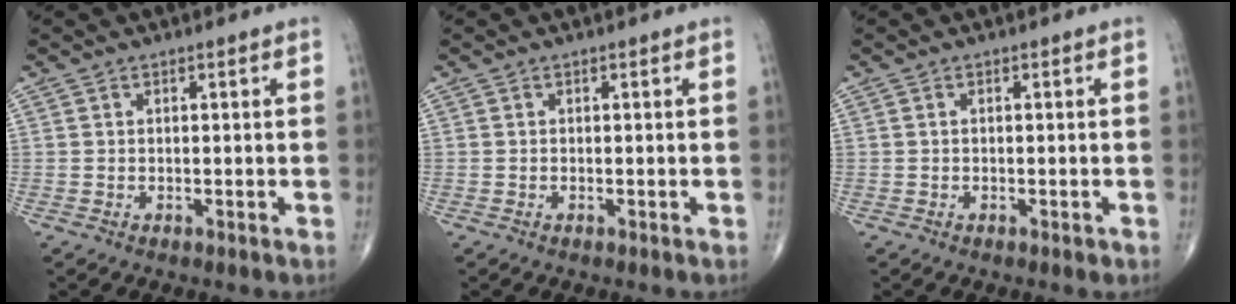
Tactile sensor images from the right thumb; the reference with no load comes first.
{"total": 0.0}
{"total": 0.7, "force": [-0.3, 0.4, 0.5], "torque": [-0.008, -0.001, -0.005]}